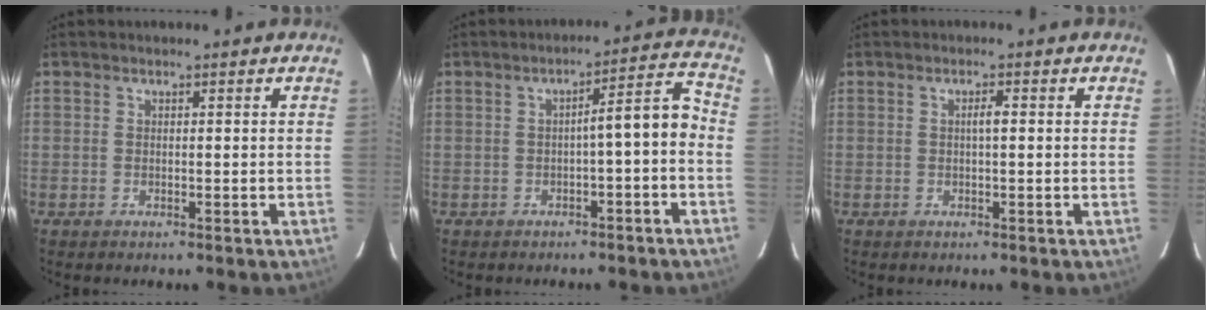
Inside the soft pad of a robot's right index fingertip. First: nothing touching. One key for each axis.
{"total": 6.2, "fx": -1.6, "fy": 0.7, "fz": 5.9, "tx": -0.073, "ty": 0.029, "tz": -0.023}
{"total": 1.4, "fx": 0.1, "fy": 0.2, "fz": 1.3, "tx": -0.024, "ty": 0.004, "tz": 0.000}